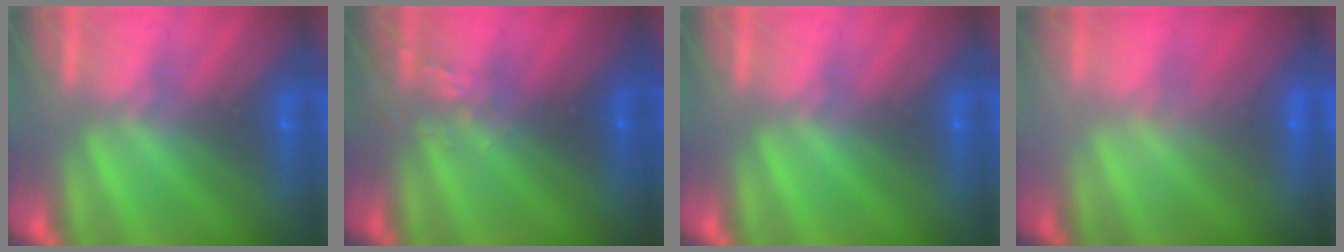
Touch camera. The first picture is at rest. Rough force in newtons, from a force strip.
{"total": 2.6}
{"total": 0.0}
{"total": 2.3}